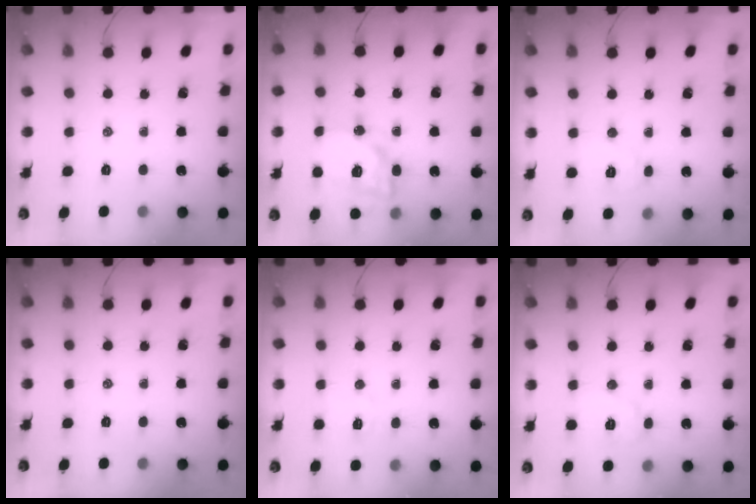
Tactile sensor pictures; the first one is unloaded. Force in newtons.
{"total": 16.8, "press": 16.5, "slide": 3.2}
{"total": 4.5, "press": 4.4, "slide": 0.7}
{"total": 0.0}
{"total": 5.4, "press": 5.3, "slide": 0.8}
{"total": 6.2, "press": 6.2, "slide": 0.5}